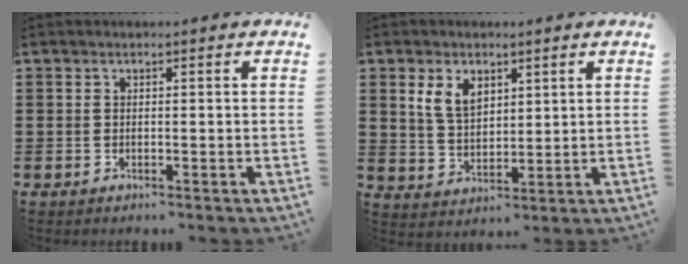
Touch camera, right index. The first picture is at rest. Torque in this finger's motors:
{"motor_torque": [0.87, 0.06, 0.15, 0.14]}